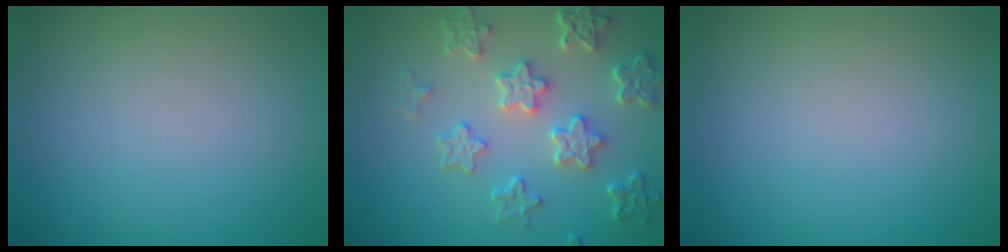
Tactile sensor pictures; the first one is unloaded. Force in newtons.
{"total": 5.5, "press": 4.4, "slide": 3.3}
{"total": 0.0}